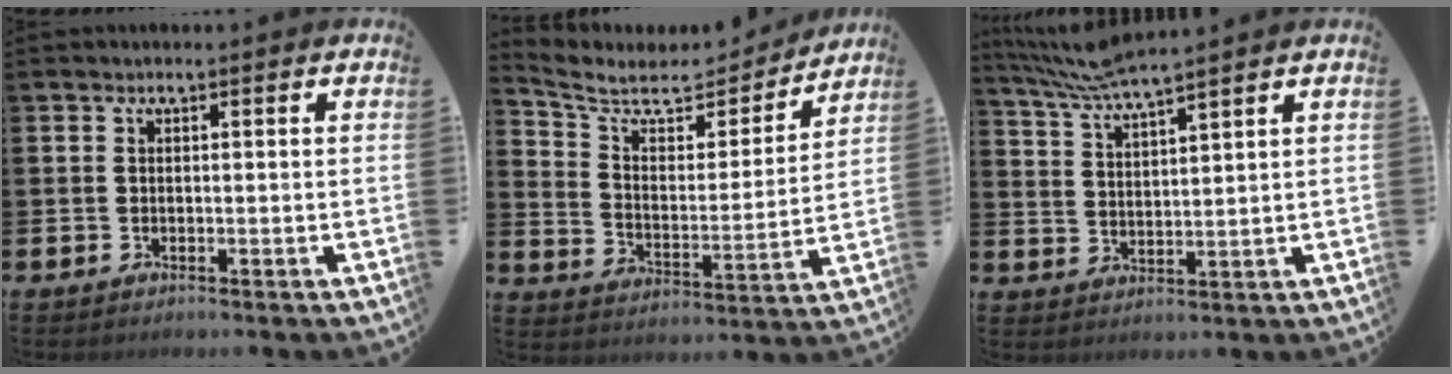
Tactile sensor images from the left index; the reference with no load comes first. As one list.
[{"total": 7.3, "force": [6.3, 3.0, 2.1], "torque": [-0.077, -0.049, 0.106]}, {"total": 5.7, "force": [5.4, 0.0, 2.0], "torque": [-0.062, -0.021, 0.098]}]